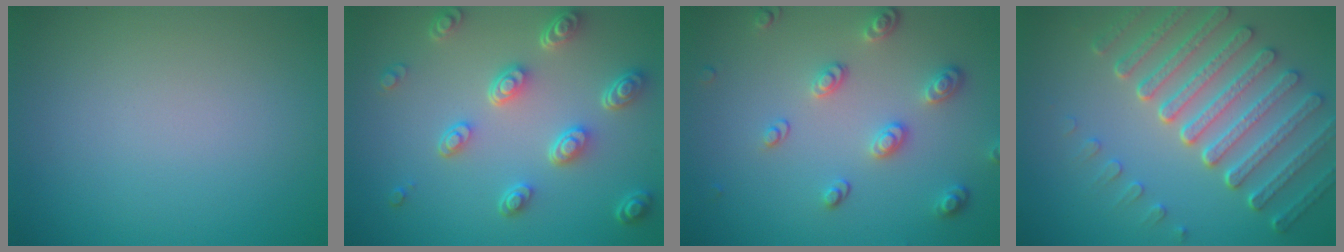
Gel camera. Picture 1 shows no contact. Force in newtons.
{"total": 5.3, "press": 4.0, "slide": 3.5}
{"total": 3.2, "press": 2.7, "slide": 1.8}
{"total": 7.1, "press": 5.4, "slide": 4.7}